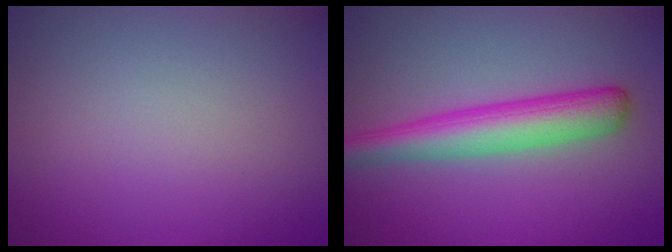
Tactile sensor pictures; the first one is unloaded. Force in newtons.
{"total": 5.0, "press": 5.0, "slide": 0.2}